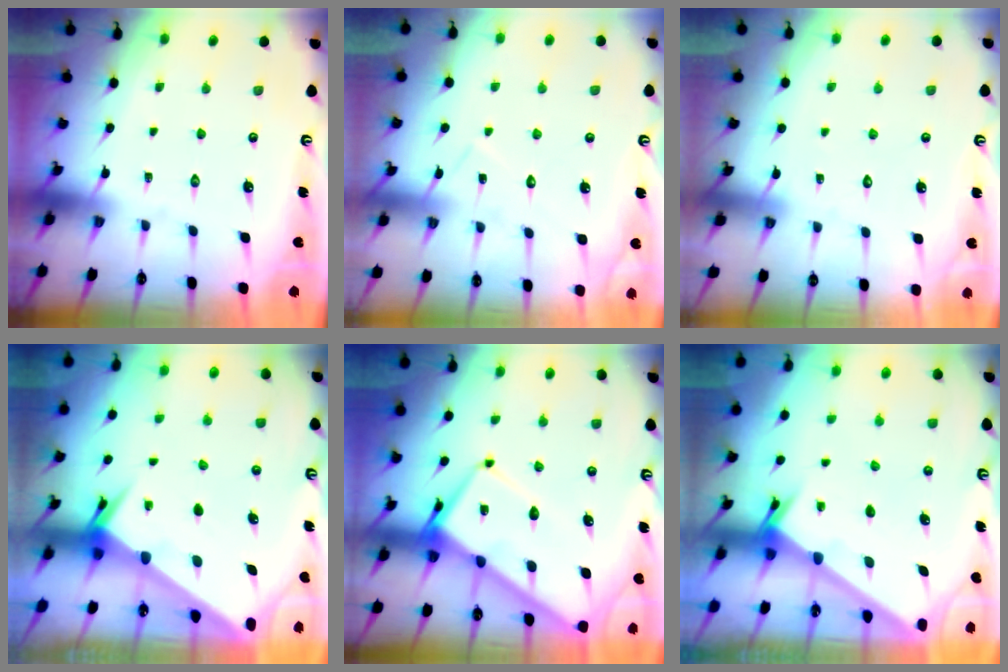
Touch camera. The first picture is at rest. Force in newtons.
{"total": 8.3, "press": 8.2, "slide": 0.6}
{"total": 5.3, "press": 5.2, "slide": 0.5}
{"total": 2.5, "press": 2.5, "slide": 0.2}
{"total": 11.1, "press": 11.0, "slide": 1.2}
{"total": 2.3, "press": 2.3, "slide": 0.2}